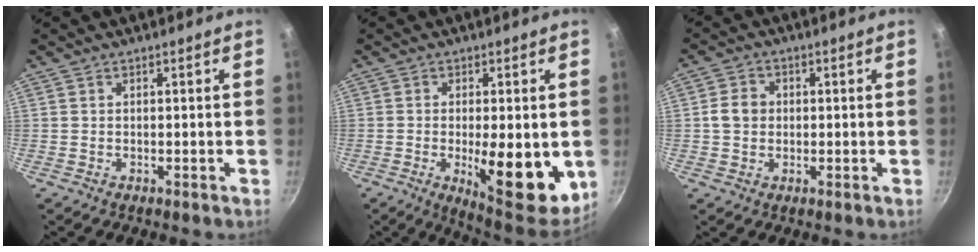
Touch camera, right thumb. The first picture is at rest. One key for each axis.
{"total": 15.0, "fx": -2.4, "fy": 5.3, "fz": 13.8, "tx": -0.163, "ty": -0.010, "tz": -0.023}
{"total": 4.5, "fx": 0.1, "fy": 3.9, "fz": 2.3, "tx": -0.025, "ty": 0.010, "tz": -0.006}